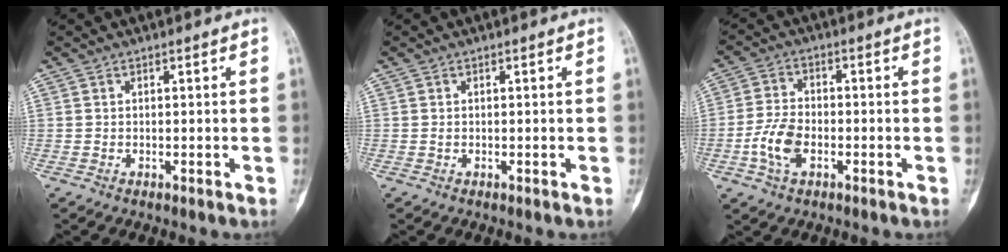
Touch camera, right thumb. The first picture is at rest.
{"total": 0.0}
{"total": 7.1, "force": [-2.4, 4.2, 5.3], "torque": [-0.107, 0.015, -0.050]}